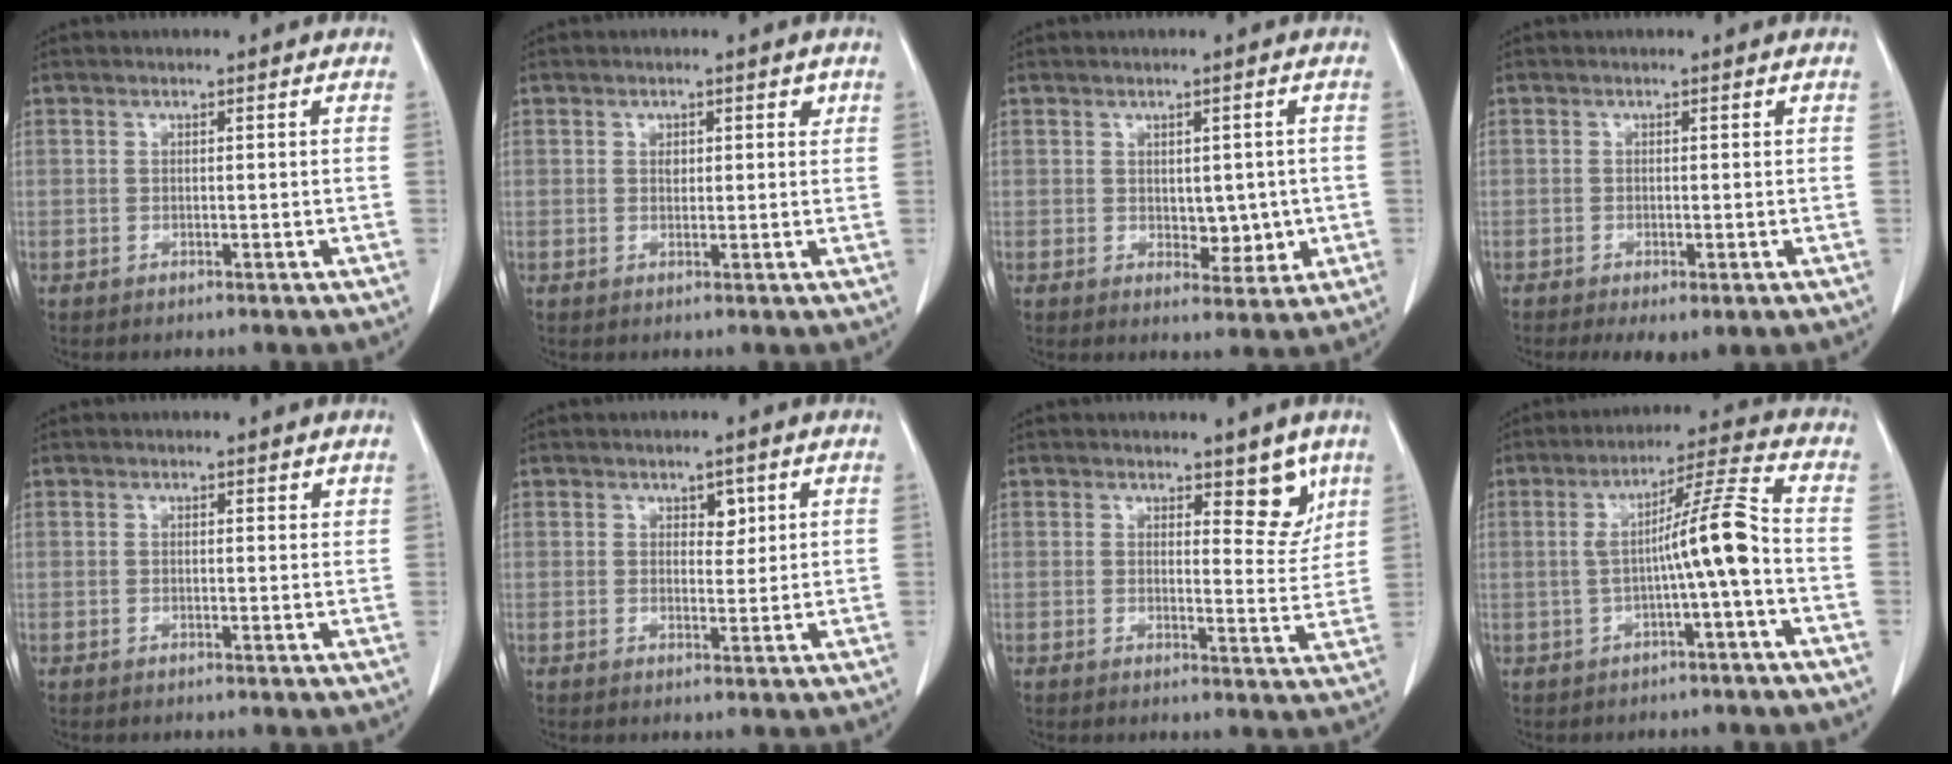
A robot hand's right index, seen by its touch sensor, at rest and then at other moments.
{"total": 2.1, "force": [0.9, 1.5, 1.2], "torque": [-0.011, 0.001, 0.013]}
{"total": 4.6, "force": [-0.1, 2.6, 3.8], "torque": [-0.042, -0.003, 0.008]}
{"total": 3.1, "force": [-1.4, 1.5, 2.3], "torque": [-0.034, -0.004, -0.013]}
{"total": 0.9, "force": [0.7, 0.4, 0.4], "torque": [-0.001, -0.002, 0.006]}
{"total": 2.2, "force": [1.1, 1.3, 1.3], "torque": [-0.013, -0.001, 0.018]}
{"total": 5.1, "force": [3.4, 2.1, 3.1], "torque": [-0.022, -0.015, 0.042]}
{"total": 8.2, "force": [-1.3, -0.7, 8.1], "torque": [-0.132, 0.022, -0.020]}